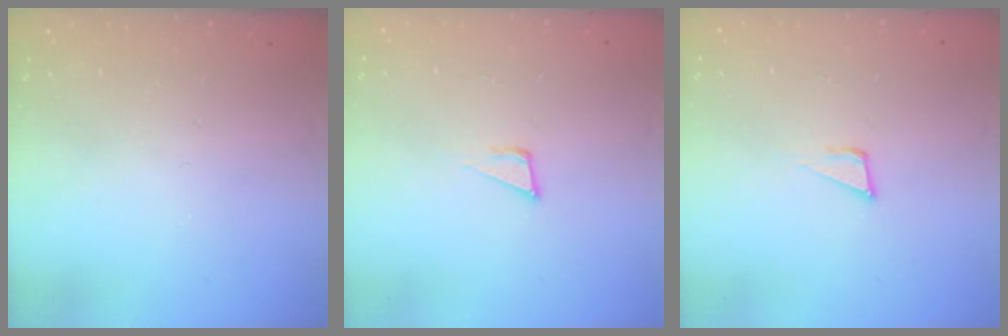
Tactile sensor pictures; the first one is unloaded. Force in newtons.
{"total": 4.3, "press": 4.3, "slide": 0.3}
{"total": 4.3, "press": 4.3, "slide": 0.3}